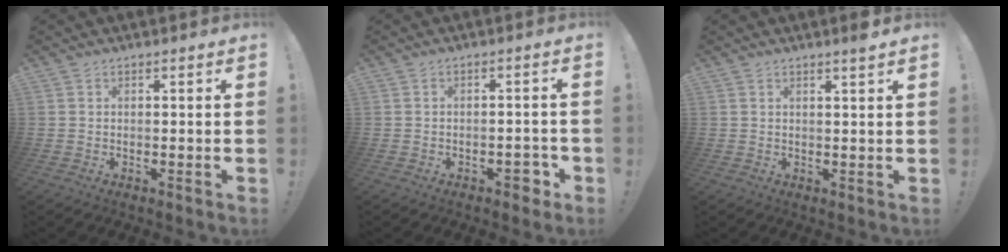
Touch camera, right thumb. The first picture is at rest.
{"total": 3.9, "force": [-2.1, 1.9, 2.6], "torque": [-0.025, 0.011, -0.037]}
{"total": 2.4, "force": [1.6, -0.4, 1.7], "torque": [-0.023, -0.010, 0.024]}